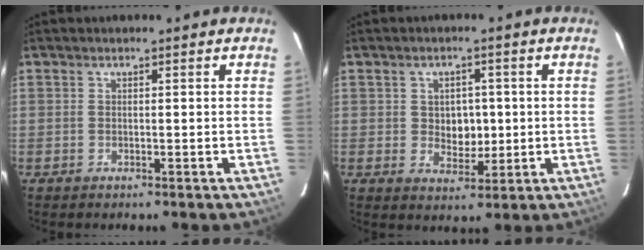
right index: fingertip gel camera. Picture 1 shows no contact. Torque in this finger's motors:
{"motor_torque": [0.06, 0.13, 0.03, 0.01]}